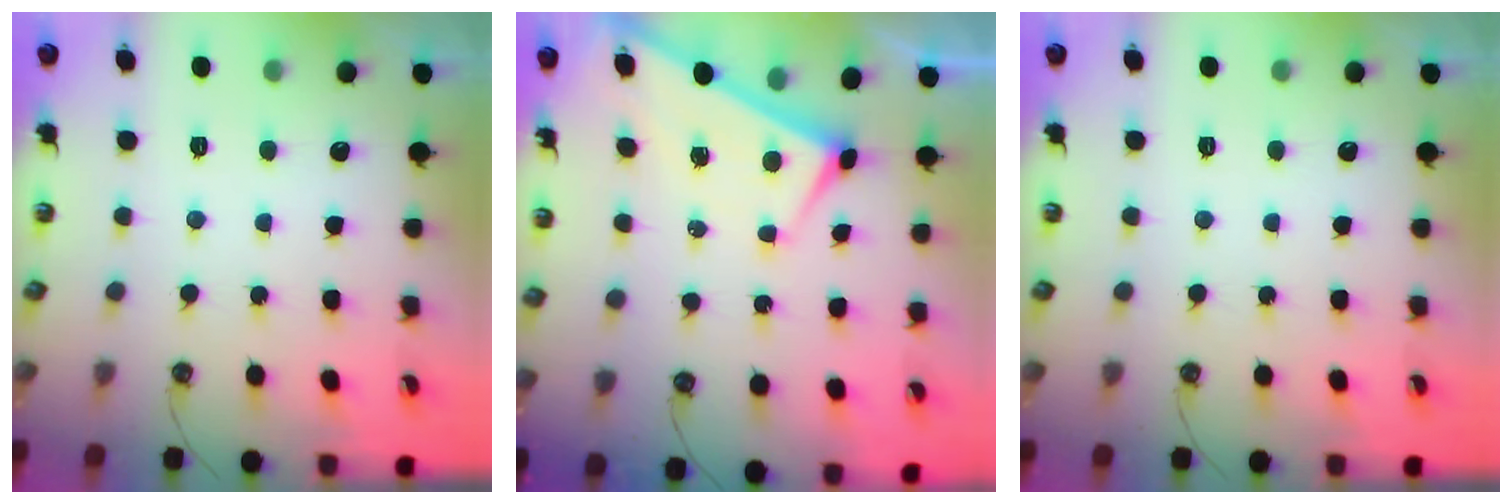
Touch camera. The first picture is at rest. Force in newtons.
{"total": 1.7, "press": 1.7, "slide": 0.2}
{"total": 0.0}